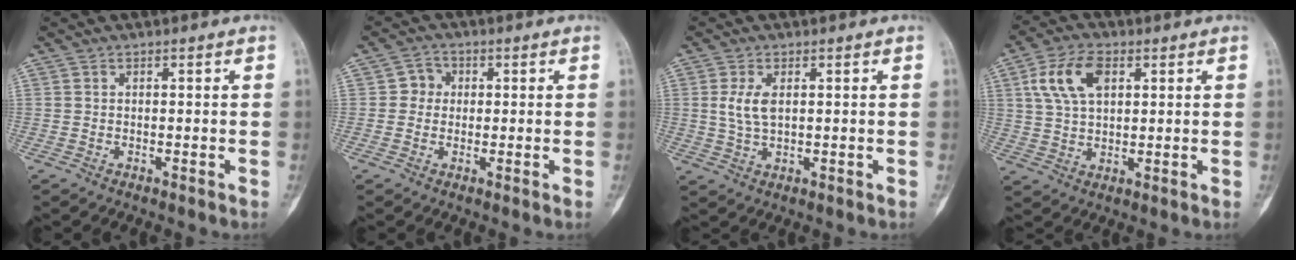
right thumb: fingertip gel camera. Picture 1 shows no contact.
{"total": 3.3, "force": [0.3, 3.2, 1.0], "torque": [0.008, 0.008, -0.003]}
{"total": 4.5, "force": [1.0, 2.2, 3.8], "torque": [-0.076, -0.001, 0.022]}
{"total": 9.7, "force": [3.3, 5.6, 7.2], "torque": [-0.134, 0.003, 0.063]}